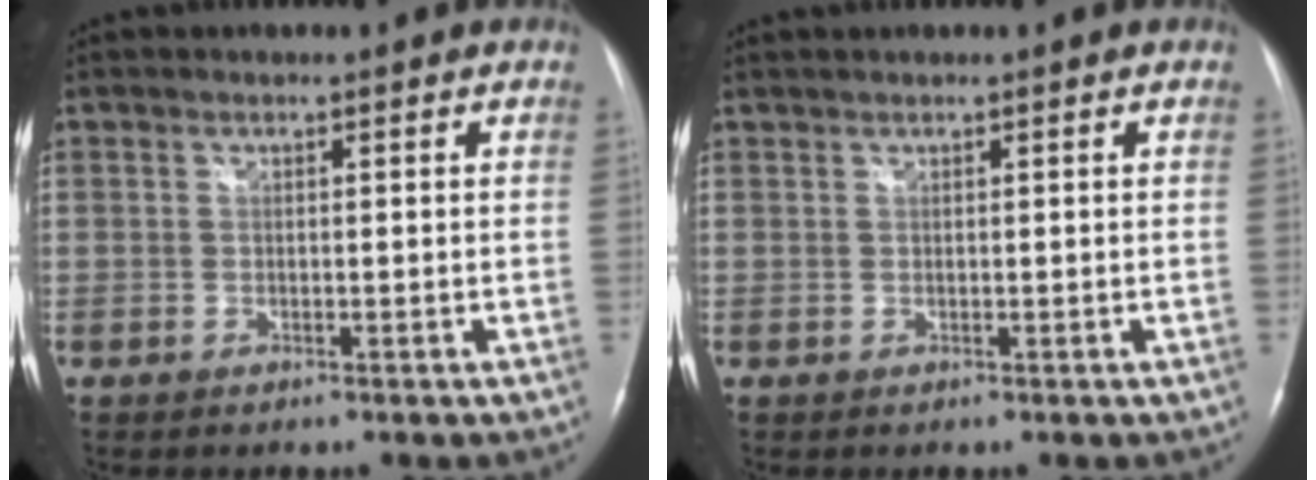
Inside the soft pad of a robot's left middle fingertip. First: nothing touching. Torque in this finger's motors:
{"motor_torque": [0.28, -0.16, -0.03, 0.01]}